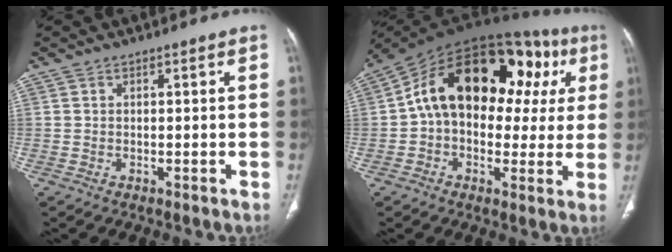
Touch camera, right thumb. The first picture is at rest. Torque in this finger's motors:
{"motor_torque": [2.40, 2.61, 1.89, -0.25, 0.49]}